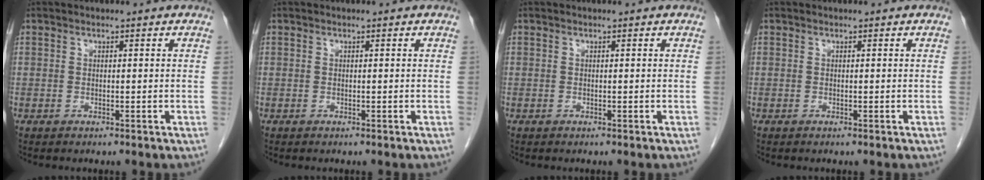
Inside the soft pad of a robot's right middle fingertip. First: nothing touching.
{"total": 0.0}
{"total": 0.0}
{"total": 0.0}